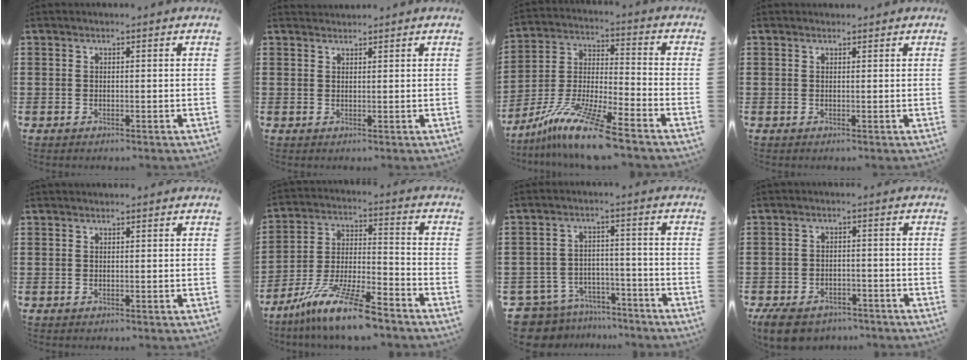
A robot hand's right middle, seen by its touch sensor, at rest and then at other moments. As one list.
[{"total": 1.3, "force": [1.3, 0.2, -0.2], "torque": [0.000, -0.001, 0.026]}, {"total": 11.1, "force": [-9.1, -0.4, 6.4], "torque": [-0.137, -0.006, -0.185]}, {"total": 0.7, "force": [0.5, 0.3, -0.2], "torque": [0.010, -0.002, 0.009]}, {"total": 0.0}, {"total": 11.7, "force": [-9.3, 0.8, 7.0], "torque": [-0.143, 0.008, -0.182]}, {"total": 7.0, "force": [-6.7, 1.8, 0.9], "torque": [-0.046, 0.013, -0.142]}, {"total": 4.3, "force": [-4.0, 1.3, 1.1], "torque": [-0.033, 0.001, -0.081]}]